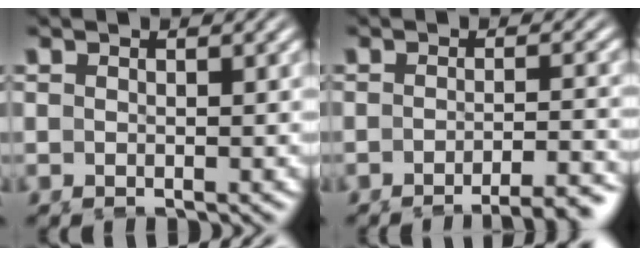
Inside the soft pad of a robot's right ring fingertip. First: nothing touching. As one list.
[{"total": 4.0, "force": [-3.1, 0.2, 2.5], "torque": [-0.022, -0.005, -0.046]}]